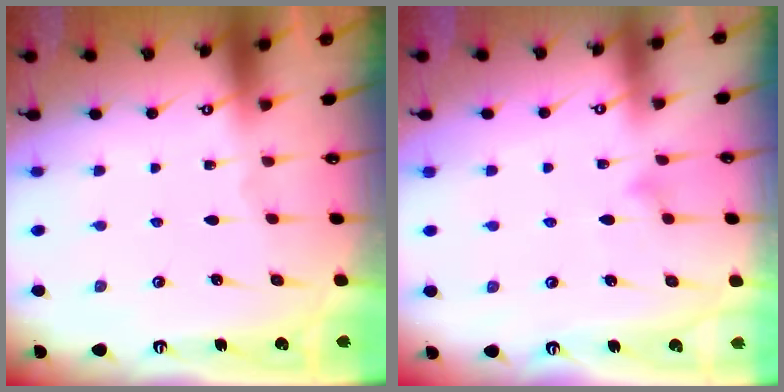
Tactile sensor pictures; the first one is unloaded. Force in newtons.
{"total": 7.0, "press": 7.0, "slide": 0.4}